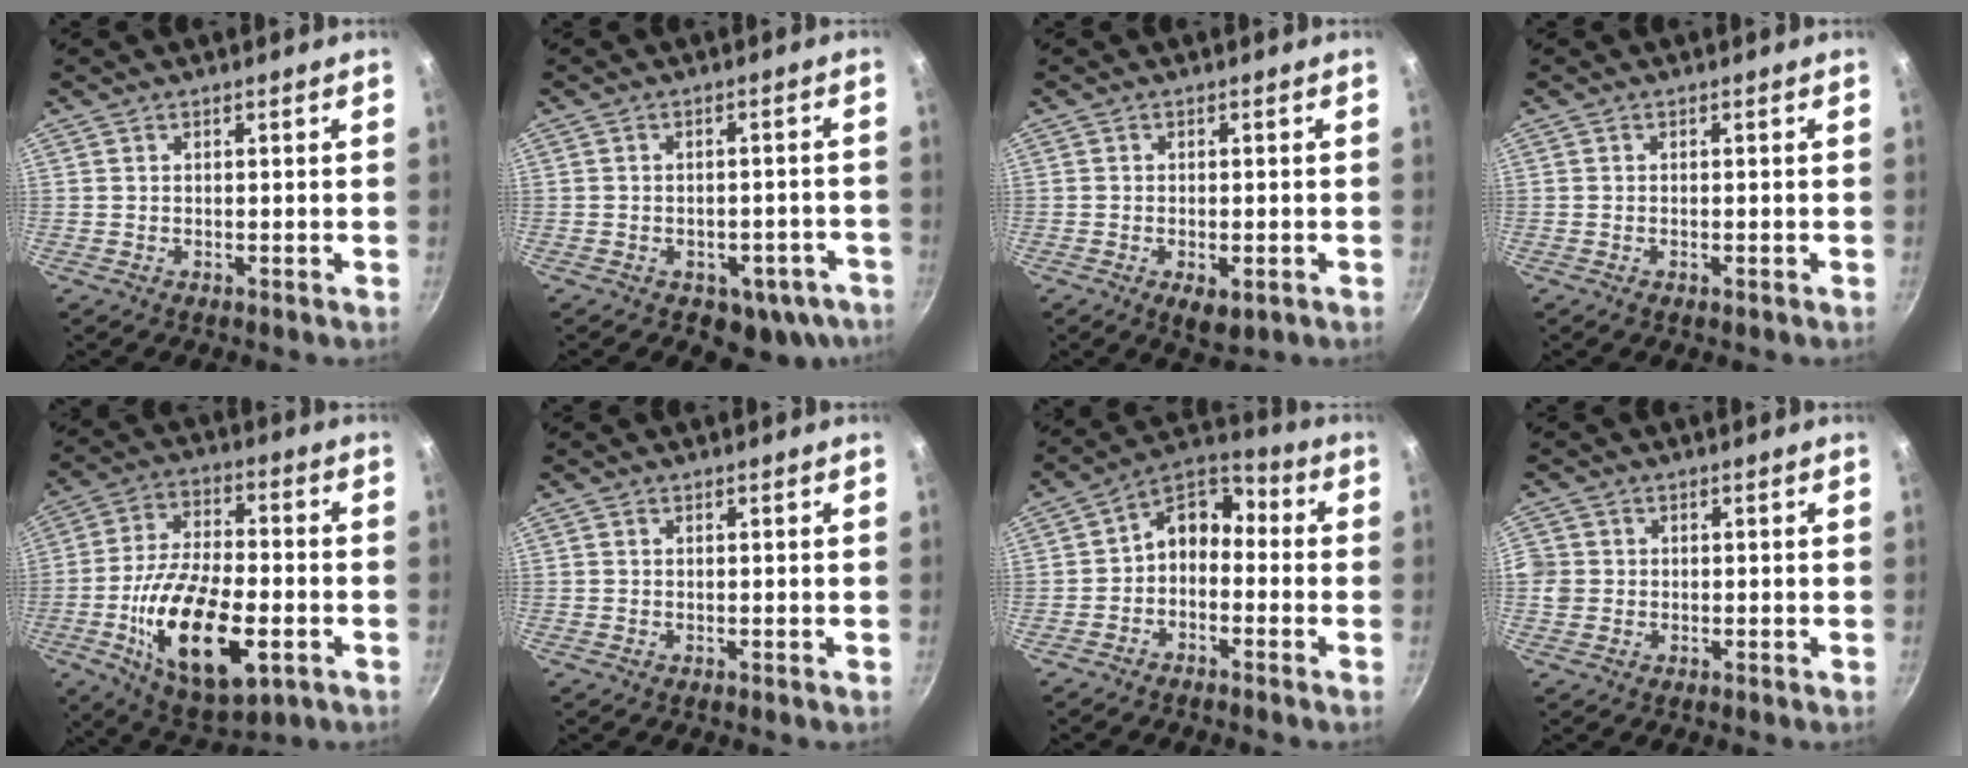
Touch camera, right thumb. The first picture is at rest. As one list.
[{"total": 9.3, "force": [-4.8, 6.2, 5.0], "torque": [-0.016, 0.037, -0.038]}, {"total": 4.6, "force": [-1.7, 2.2, 3.7], "torque": [-0.049, -0.003, -0.020]}, {"total": 0.7, "force": [-0.4, 0.3, 0.6], "torque": [-0.008, 0.001, -0.006]}, {"total": 21.3, "force": [-6.1, 9.9, 17.9], "torque": [-0.307, 0.017, -0.100]}, {"total": 0.0}, {"total": 8.6, "force": [-1.7, 6.3, 5.6], "torque": [-0.068, 0.058, -0.049]}, {"total": 4.0, "force": [-0.3, 3.7, 1.4], "torque": [-0.016, 0.006, -0.008]}]